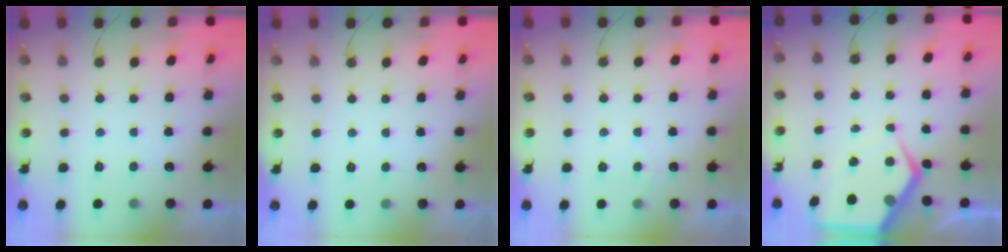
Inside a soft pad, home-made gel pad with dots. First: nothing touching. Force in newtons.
{"total": 3.9, "press": 3.9, "slide": 0.6}
{"total": 4.5, "press": 4.5, "slide": 0.6}
{"total": 9.3, "press": 9.3, "slide": 1.0}